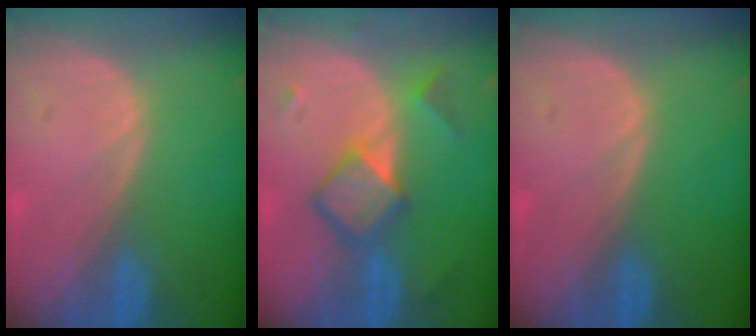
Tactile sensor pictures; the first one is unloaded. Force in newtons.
{"total": 6.2, "press": 6.2, "slide": 0.3}
{"total": 0.0}